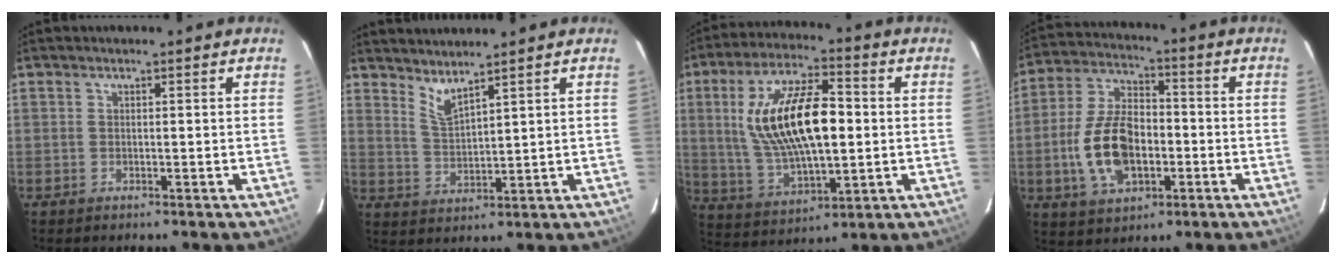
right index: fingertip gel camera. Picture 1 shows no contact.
{"total": 4.3, "force": [3.7, 0.2, 2.2], "torque": [-0.045, -0.007, 0.073]}
{"total": 19.1, "force": [1.8, 8.0, 17.2], "torque": [-0.332, 0.010, 0.046]}
{"total": 14.6, "force": [-3.4, 8.6, 11.4], "torque": [-0.234, 0.013, -0.052]}